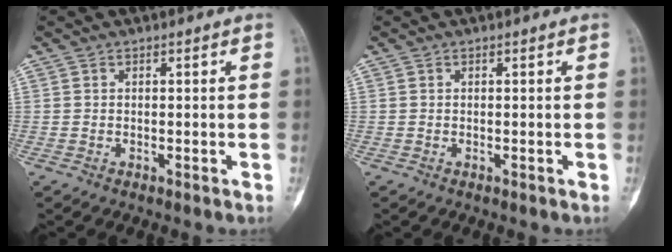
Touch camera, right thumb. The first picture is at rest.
{"total": 0.0}